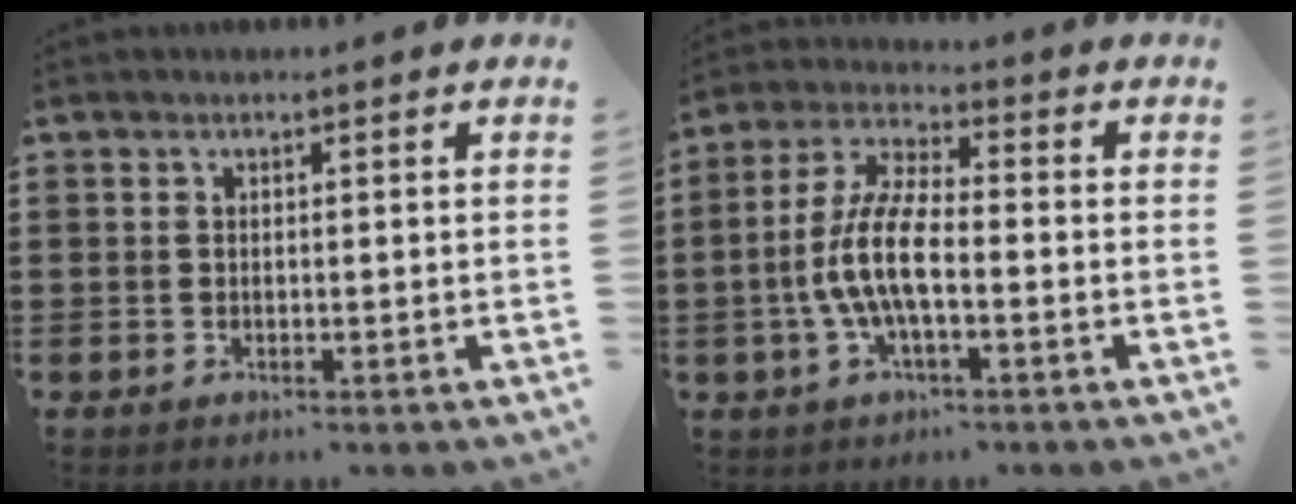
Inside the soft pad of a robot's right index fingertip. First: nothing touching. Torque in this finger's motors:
{"motor_torque": [2.14, 0.00, 1.05, 0.21]}